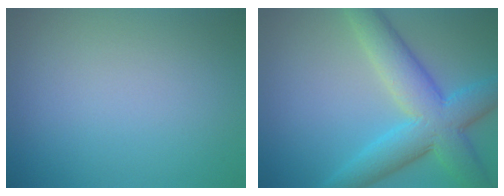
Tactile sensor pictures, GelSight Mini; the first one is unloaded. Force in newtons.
{"total": 8.3, "press": 8.3, "slide": 0.4}